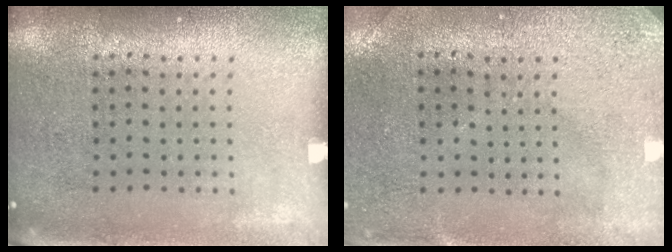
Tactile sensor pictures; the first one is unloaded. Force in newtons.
{"total": 3.0, "press": 2.3, "slide": 1.9}